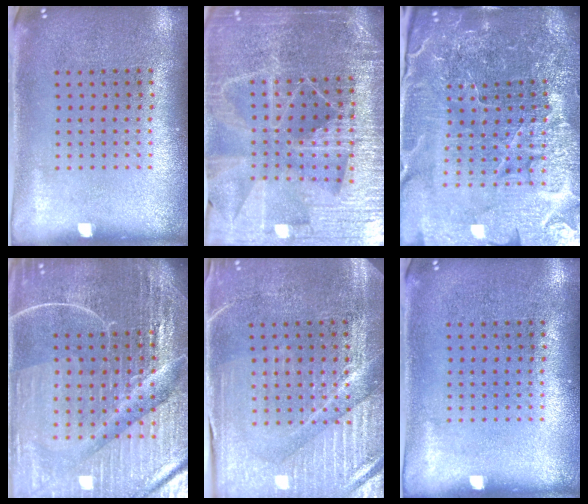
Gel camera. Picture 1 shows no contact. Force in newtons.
{"total": 5.6, "press": 4.9, "slide": 2.6}
{"total": 6.1, "press": 5.5, "slide": 2.5}
{"total": 6.9, "press": 6.1, "slide": 3.3}
{"total": 4.0, "press": 3.9, "slide": 1.0}
{"total": 0.0}